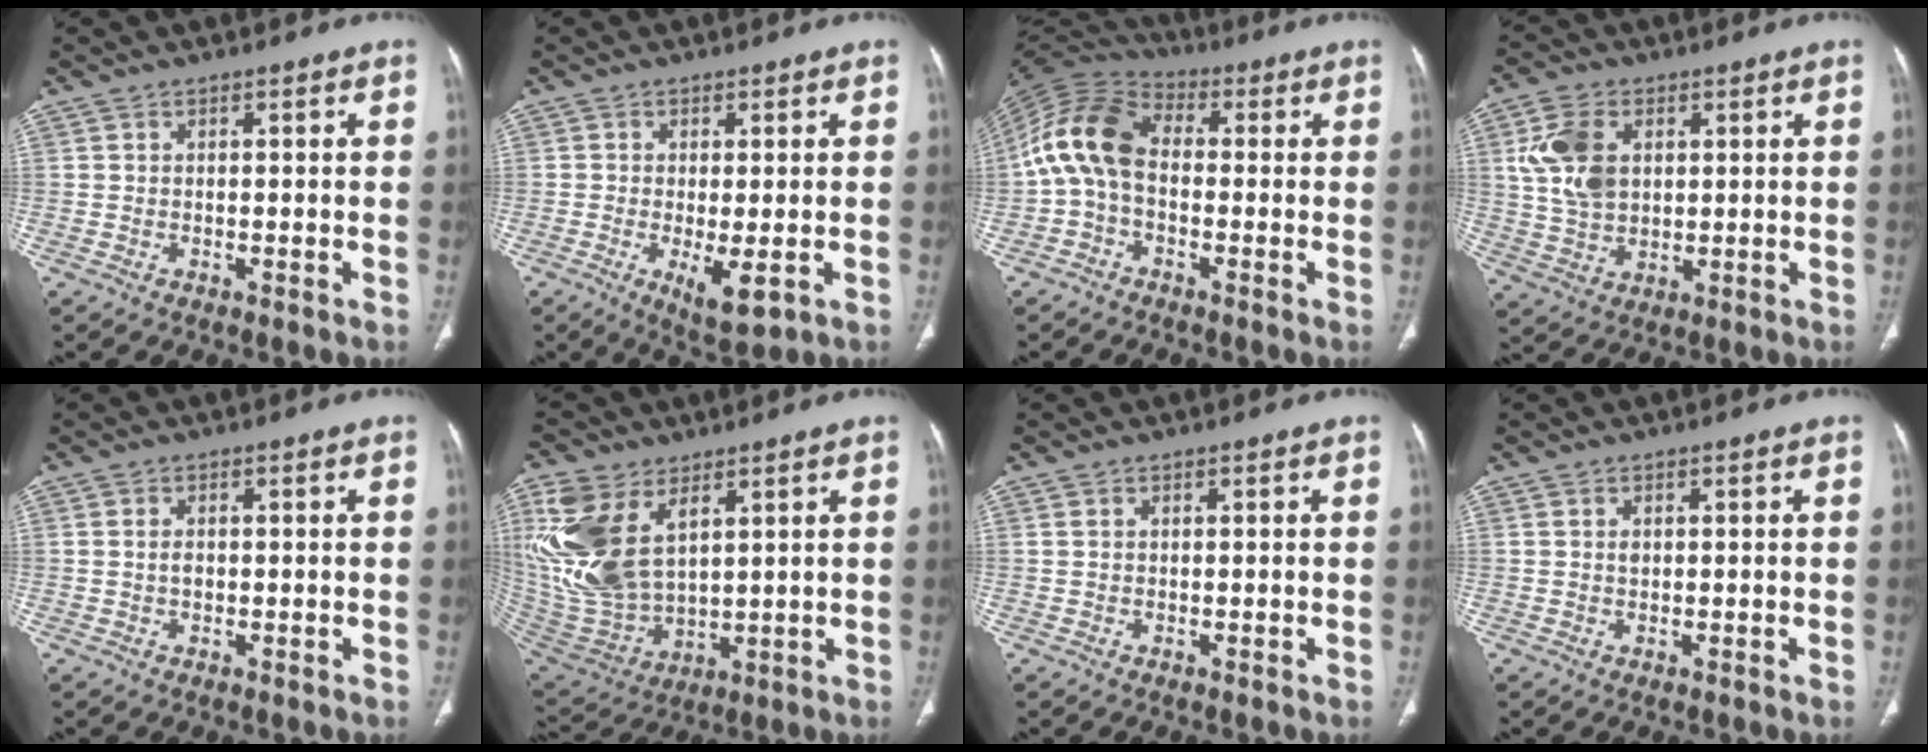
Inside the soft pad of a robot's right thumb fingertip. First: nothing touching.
{"total": 6.3, "force": [-1.7, 2.2, 5.7], "torque": [-0.098, -0.019, -0.021]}
{"total": 12.0, "force": [-0.6, 7.9, 9.0], "torque": [-0.175, 0.030, -0.027]}
{"total": 10.1, "force": [2.6, 6.8, 7.0], "torque": [-0.131, -0.003, 0.056]}
{"total": 1.5, "force": [0.1, 1.0, 1.1], "torque": [-0.021, 0.003, 0.003]}
{"total": 18.7, "force": [6.9, 11.0, 13.5], "torque": [-0.292, -0.027, 0.150]}
{"total": 0.5, "force": [0.2, 0.3, 0.4], "torque": [-0.009, 0.007, 0.006]}
{"total": 0.8, "force": [0.2, 0.6, 0.5], "torque": [-0.008, 0.001, 0.006]}